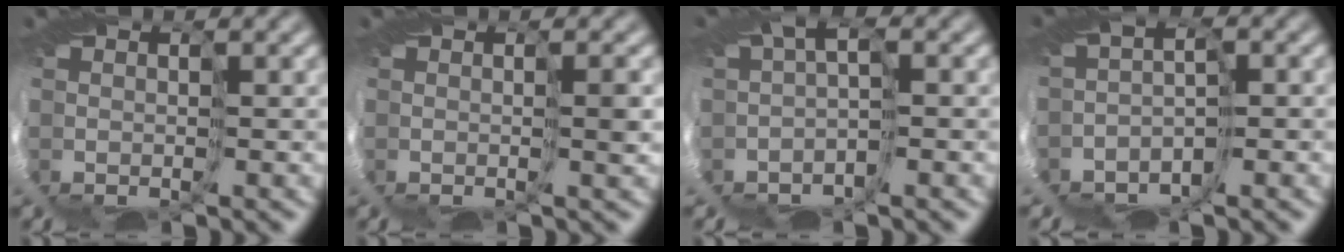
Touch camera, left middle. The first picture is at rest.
{"total": 1.2, "force": [0.0, 0.0, 1.2], "torque": [-0.007, 0.002, 0.008]}
{"total": 1.7, "force": [-1.5, 0.2, 0.7], "torque": [-0.019, -0.005, -0.033]}
{"total": 4.3, "force": [-3.5, 1.6, 1.9], "torque": [-0.040, -0.014, -0.058]}